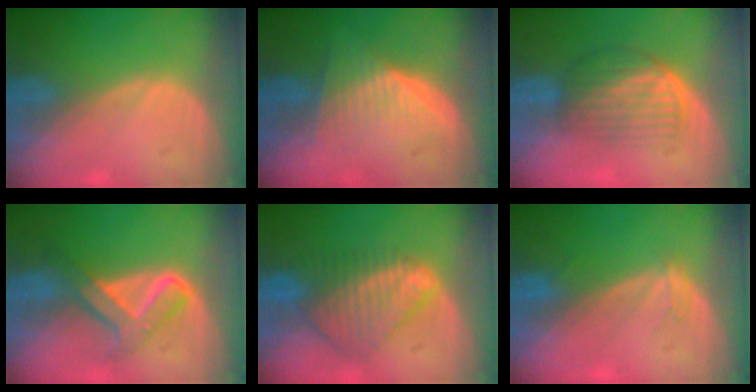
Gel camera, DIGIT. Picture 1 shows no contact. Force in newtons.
{"total": 6.4, "press": 6.2, "slide": 1.7}
{"total": 7.2, "press": 6.1, "slide": 4.0}
{"total": 6.1, "press": 6.1, "slide": 0.2}
{"total": 8.5, "press": 7.5, "slide": 4.1}
{"total": 1.1, "press": 1.1, "slide": 0.1}